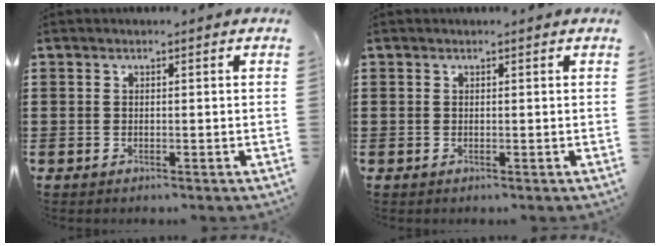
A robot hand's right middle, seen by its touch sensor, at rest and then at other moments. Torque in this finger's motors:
{"motor_torque": [0.00, 0.00, 0.00, 0.00]}